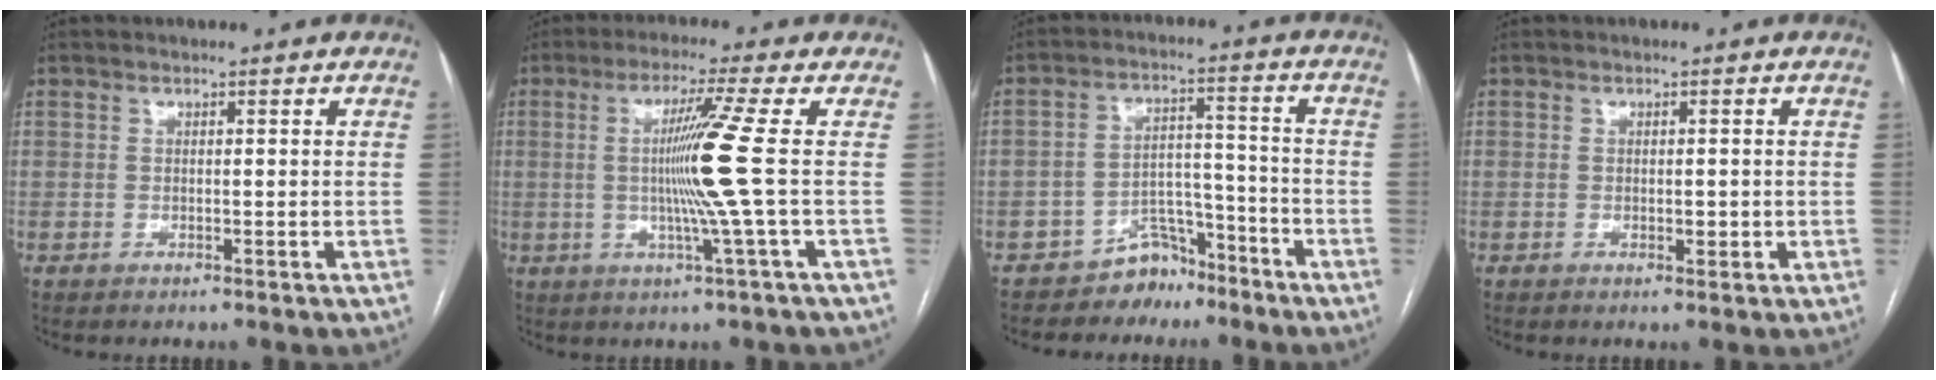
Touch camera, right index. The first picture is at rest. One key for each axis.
{"total": 8.8, "fx": 0.0, "fy": -3.0, "fz": 8.3, "tx": -0.154, "ty": -0.007, "tz": 0.007}
{"total": 6.2, "fx": -5.1, "fy": 3.3, "fz": 1.1, "tx": -0.011, "ty": 0.030, "tz": -0.082}
{"total": 1.1, "fx": -0.1, "fy": 0.7, "fz": 0.9, "tx": -0.012, "ty": -0.001, "tz": 0.001}